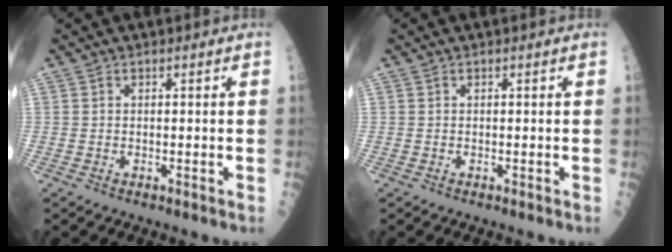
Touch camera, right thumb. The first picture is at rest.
{"total": 0.0}